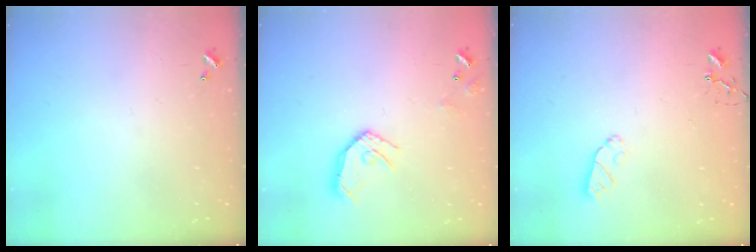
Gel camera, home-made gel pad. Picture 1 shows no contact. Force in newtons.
{"total": 11.7, "press": 11.6, "slide": 1.2}
{"total": 5.5, "press": 5.5, "slide": 0.5}